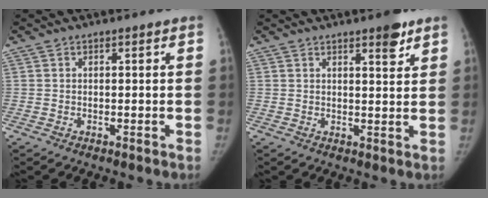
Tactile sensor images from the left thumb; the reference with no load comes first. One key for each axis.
{"total": 4.1, "fx": 2.8, "fy": 1.1, "fz": 2.8, "tx": -0.030, "ty": -0.017, "tz": 0.037}